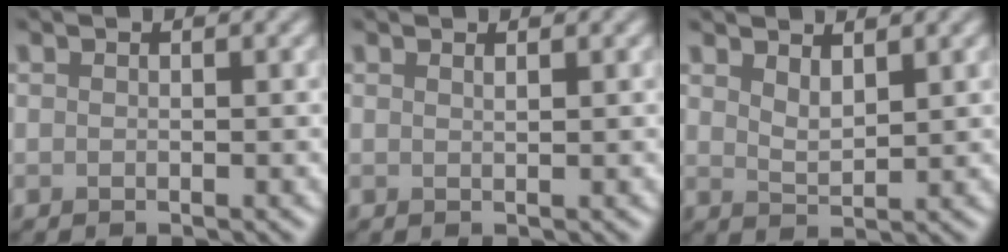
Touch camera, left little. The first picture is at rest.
{"total": 0.6, "force": [0.5, 0.1, 0.3], "torque": [0.000, 0.000, 0.009]}
{"total": 2.1, "force": [1.6, 0.6, 1.2], "torque": [-0.024, -0.006, 0.033]}